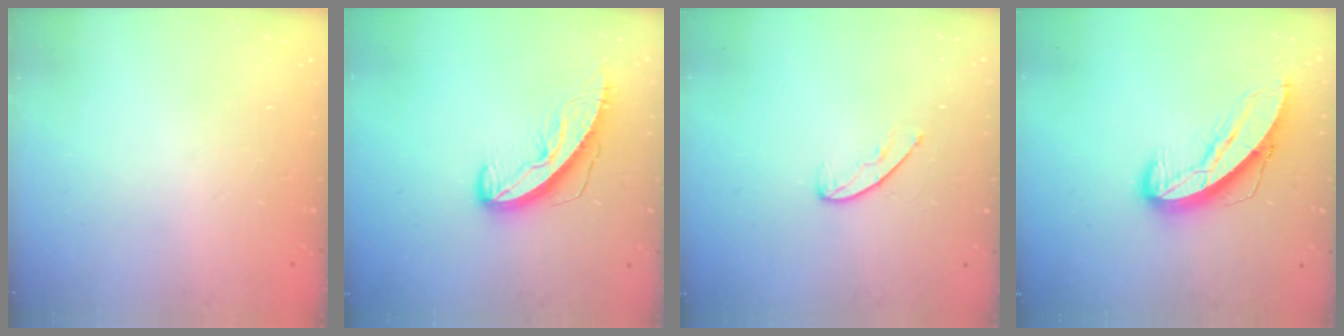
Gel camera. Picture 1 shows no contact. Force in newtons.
{"total": 8.7, "press": 8.7, "slide": 0.5}
{"total": 6.2, "press": 6.2, "slide": 0.6}
{"total": 9.4, "press": 9.4, "slide": 0.9}